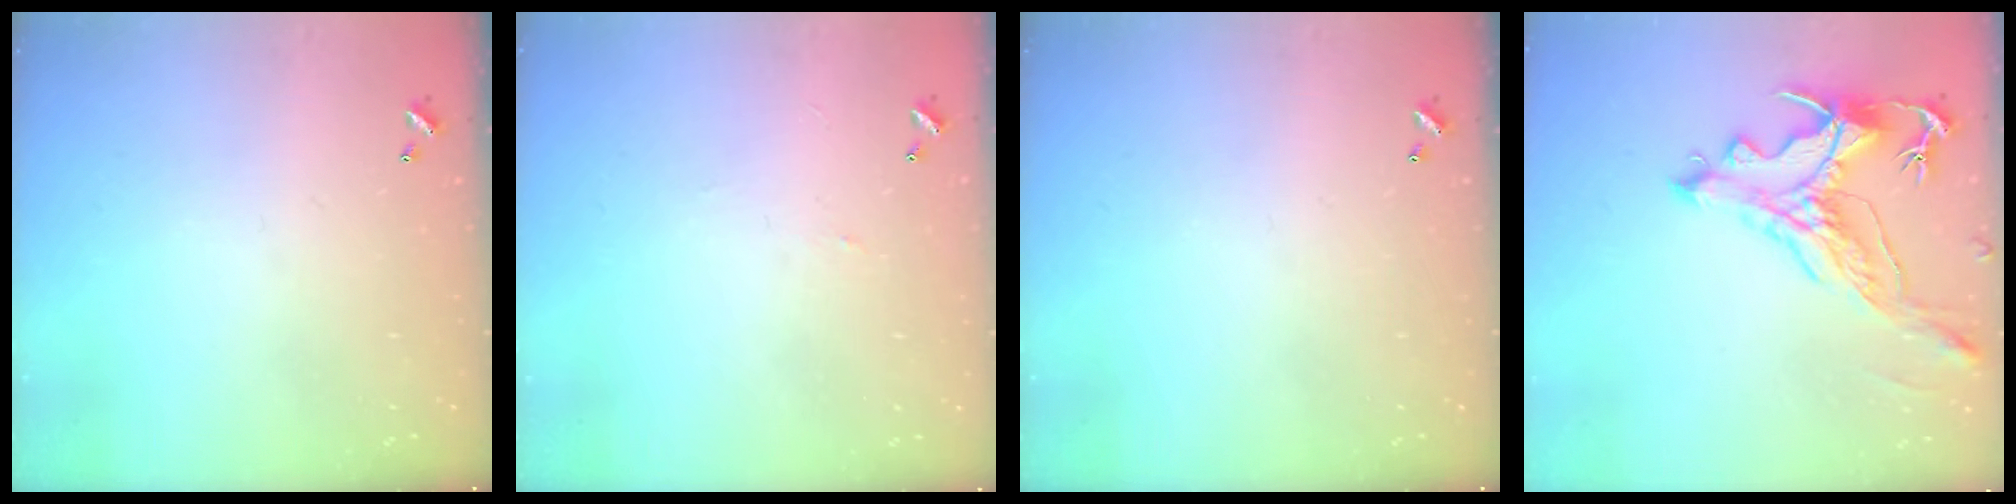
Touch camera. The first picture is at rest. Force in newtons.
{"total": 0.8, "press": 0.7, "slide": 0.3}
{"total": 0.0}
{"total": 2.5, "press": 2.2, "slide": 1.2}